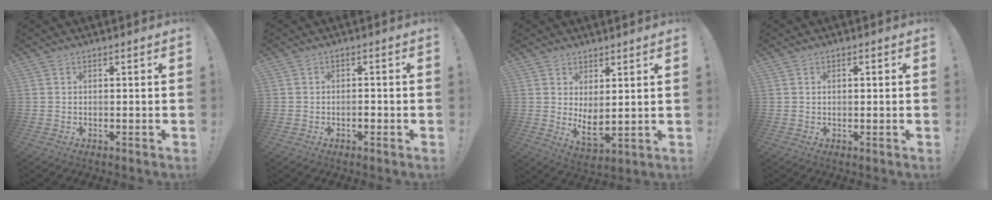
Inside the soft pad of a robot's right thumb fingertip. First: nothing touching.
{"total": 1.9, "force": [-1.2, 1.2, 0.8], "torque": [-0.017, 0.007, -0.021]}
{"total": 5.9, "force": [2.7, 2.7, 4.6], "torque": [-0.062, -0.029, 0.057]}
{"total": 0.7, "force": [0.1, 0.5, 0.5], "torque": [-0.005, 0.000, -0.001]}